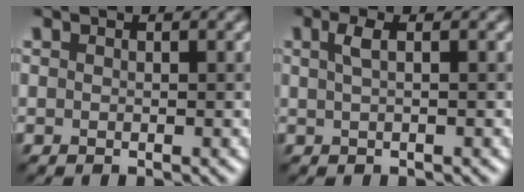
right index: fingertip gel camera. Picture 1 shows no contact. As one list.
[{"total": 1.6, "force": [0.4, 0.5, 1.5], "torque": [-0.023, 0.002, 0.006]}]